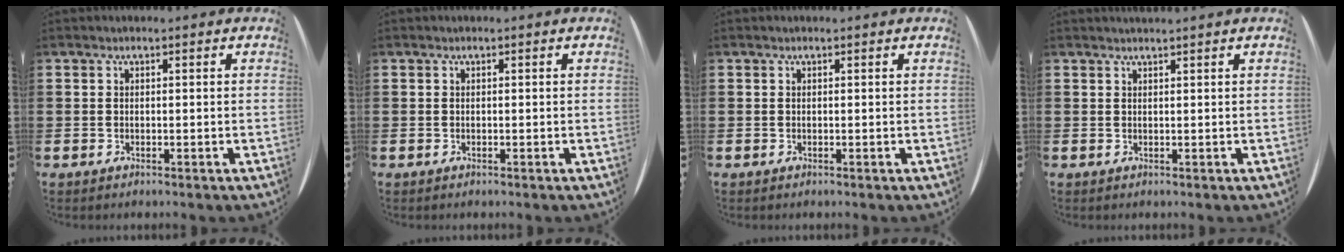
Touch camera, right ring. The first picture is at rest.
{"total": 0.0}
{"total": 0.0}
{"total": 0.9, "force": [0.9, -0.3, 0.1], "torque": [0.000, -0.001, 0.017]}